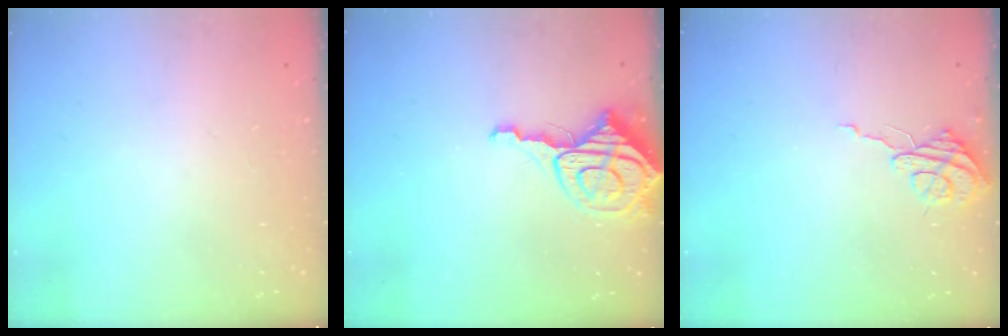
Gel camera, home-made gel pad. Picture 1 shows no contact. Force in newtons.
{"total": 9.3, "press": 9.3, "slide": 0.9}
{"total": 6.9, "press": 6.9, "slide": 0.6}